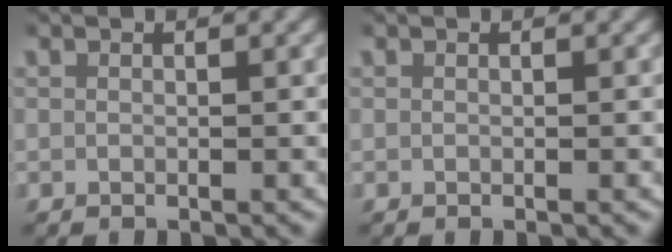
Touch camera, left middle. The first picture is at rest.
{"total": 0.0}